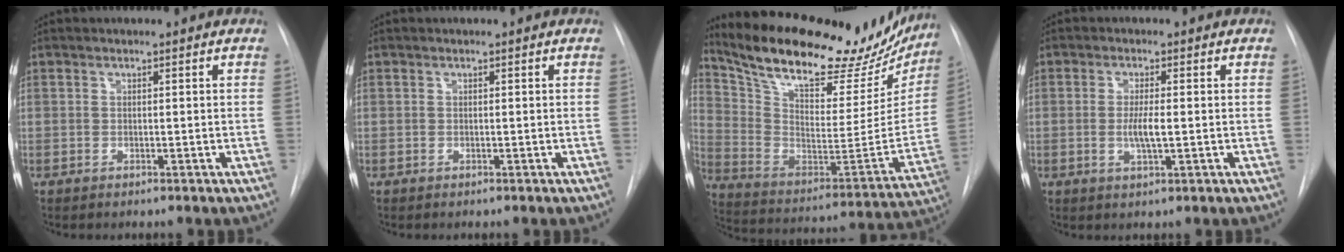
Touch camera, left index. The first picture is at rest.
{"total": 0.0}
{"total": 31.4, "force": [25.6, 10.1, 15.0], "torque": [-0.253, -0.022, 0.363]}
{"total": 3.4, "force": [-0.3, 0.5, 3.3], "torque": [-0.066, -0.007, -0.006]}